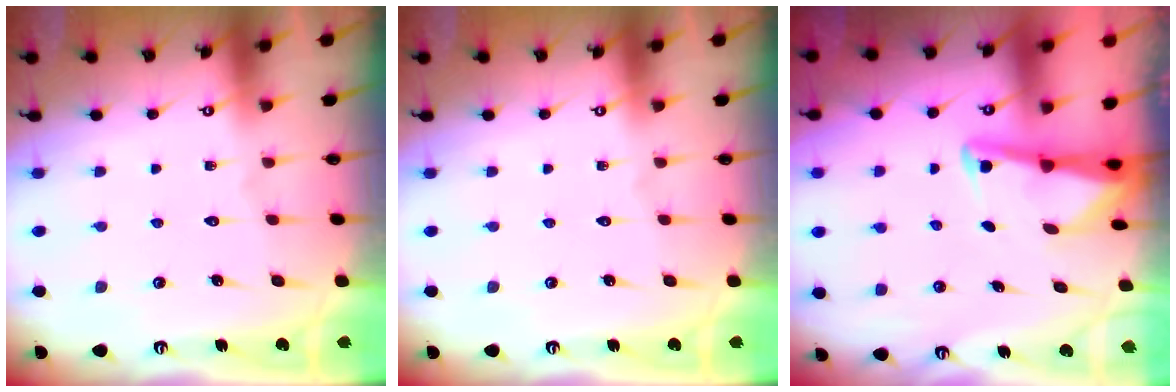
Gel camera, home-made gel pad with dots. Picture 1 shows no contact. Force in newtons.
{"total": 0.0}
{"total": 3.1, "press": 3.1, "slide": 0.4}